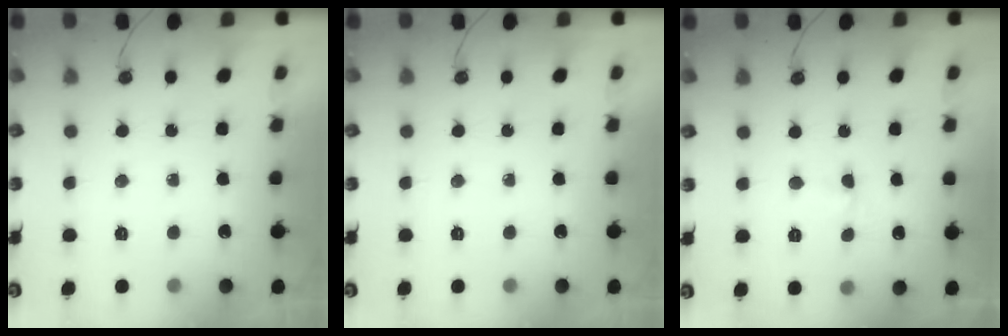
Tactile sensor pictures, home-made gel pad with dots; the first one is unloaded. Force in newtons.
{"total": 0.0}
{"total": 1.5, "press": 1.2, "slide": 1.0}